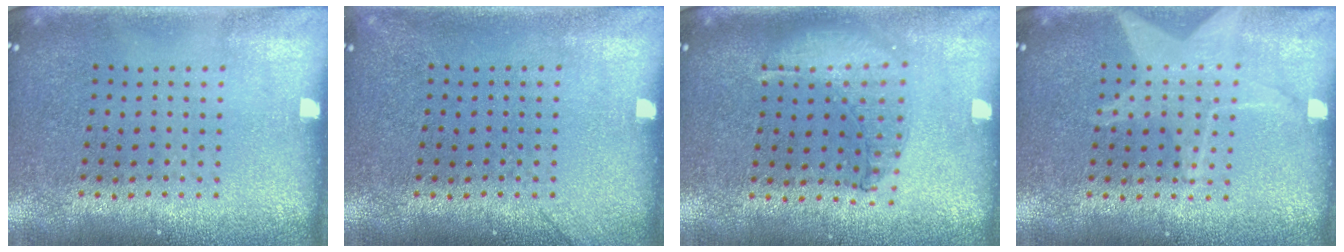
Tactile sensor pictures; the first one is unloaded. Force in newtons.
{"total": 1.0, "press": 0.9, "slide": 0.3}
{"total": 1.0, "press": 0.9, "slide": 0.3}
{"total": 2.5, "press": 2.5, "slide": 0.3}